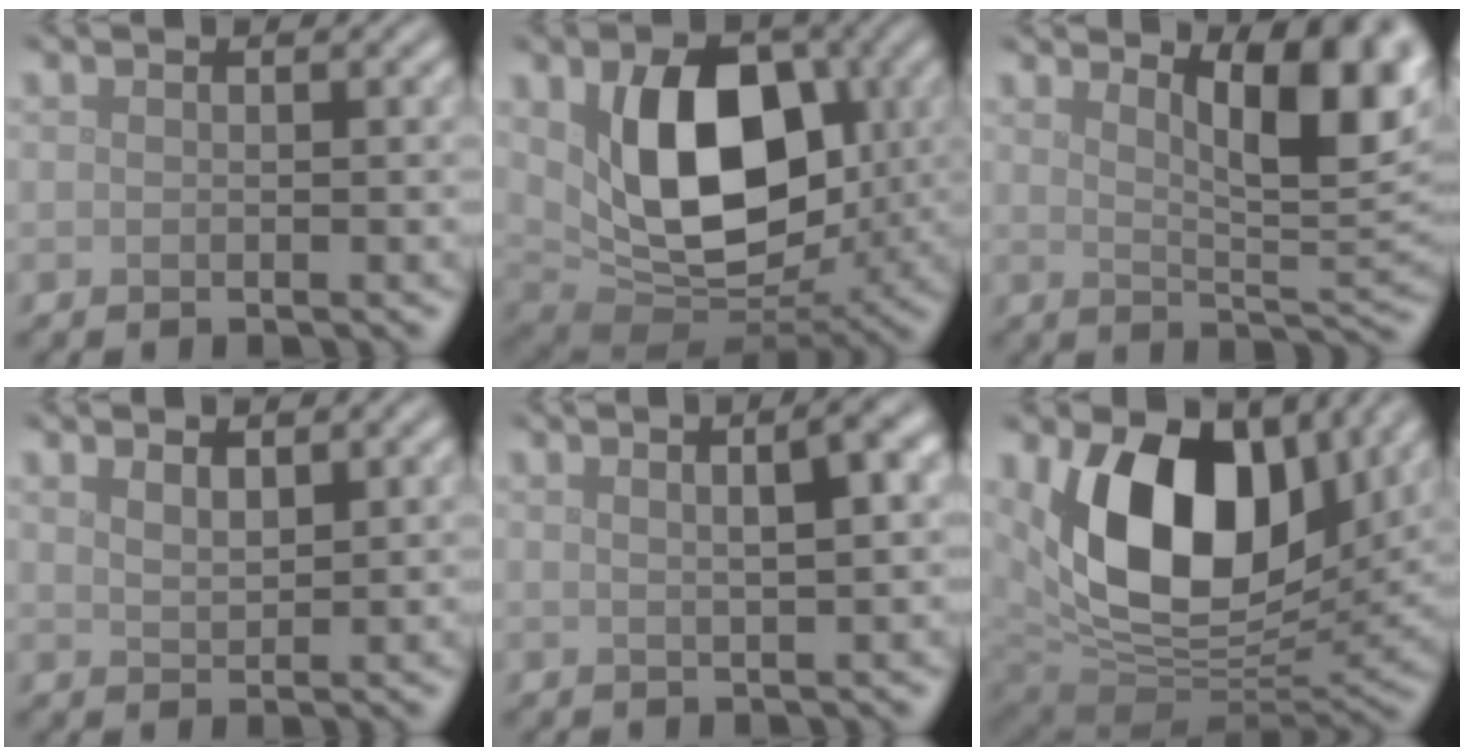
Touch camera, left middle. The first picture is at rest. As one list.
[{"total": 10.9, "force": [1.7, 6.9, 8.3], "torque": [-0.139, -0.022, 0.035]}, {"total": 8.5, "force": [4.0, 2.5, 7.1], "torque": [-0.098, 0.004, 0.066]}, {"total": 1.7, "force": [1.4, 0.4, 0.7], "torque": [-0.015, -0.003, 0.028]}, {"total": 4.2, "force": [1.5, 1.1, 3.8], "torque": [-0.038, 0.016, 0.015]}, {"total": 15.1, "force": [4.3, 9.5, 10.9], "torque": [-0.182, -0.012, 0.076]}]